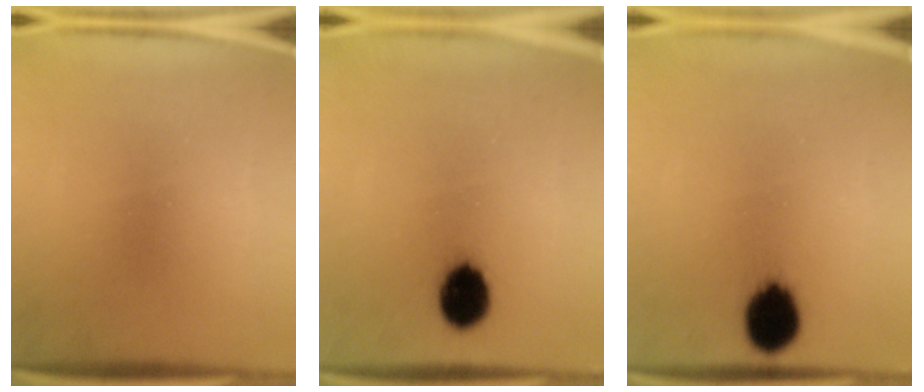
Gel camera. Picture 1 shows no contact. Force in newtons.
{"total": 8.7}
{"total": 10.4}